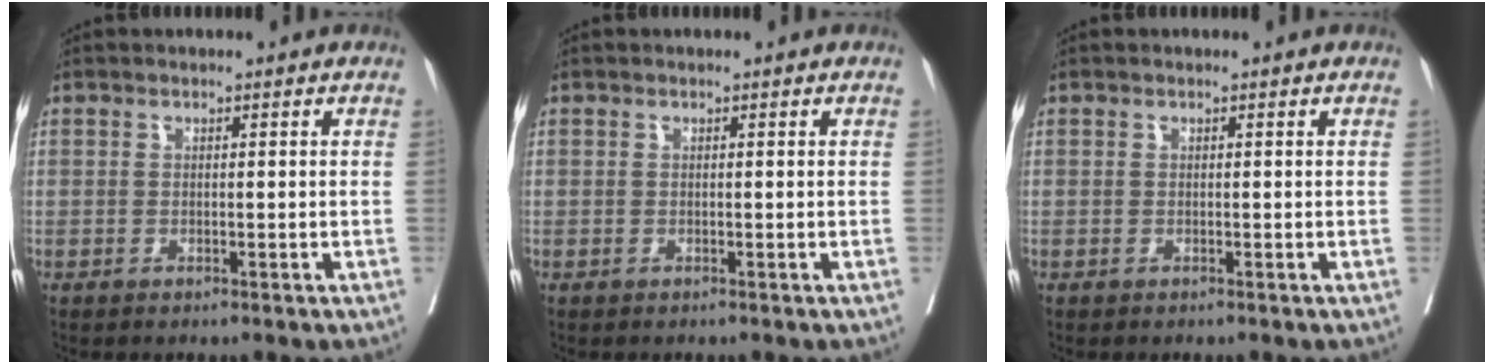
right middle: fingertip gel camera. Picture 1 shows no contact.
{"total": 0.0}
{"total": 0.0}